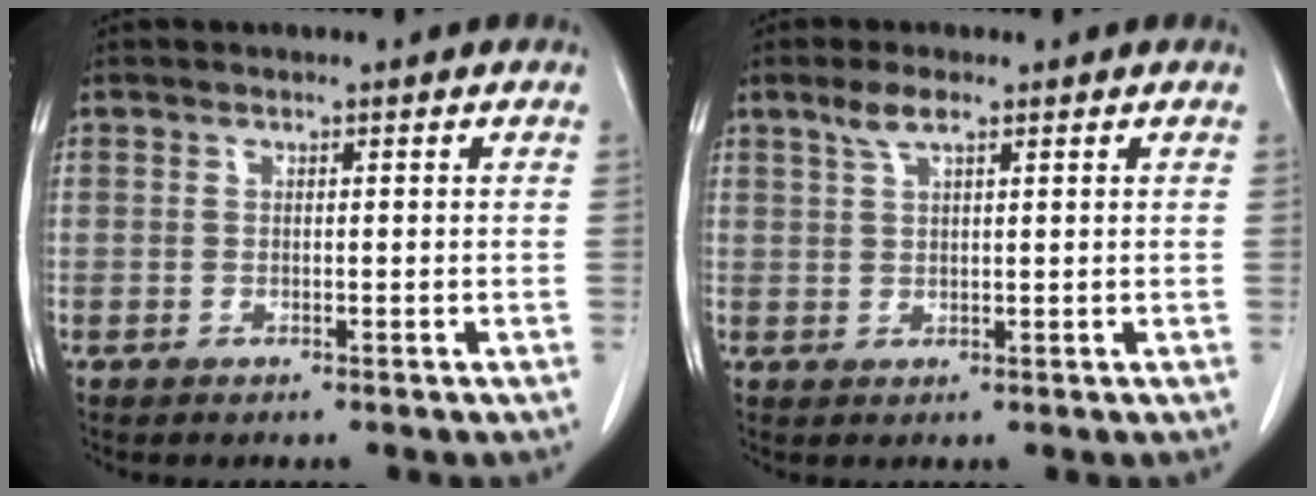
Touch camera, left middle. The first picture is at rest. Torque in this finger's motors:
{"motor_torque": [0.44, -0.34, 0.02, 0.02]}